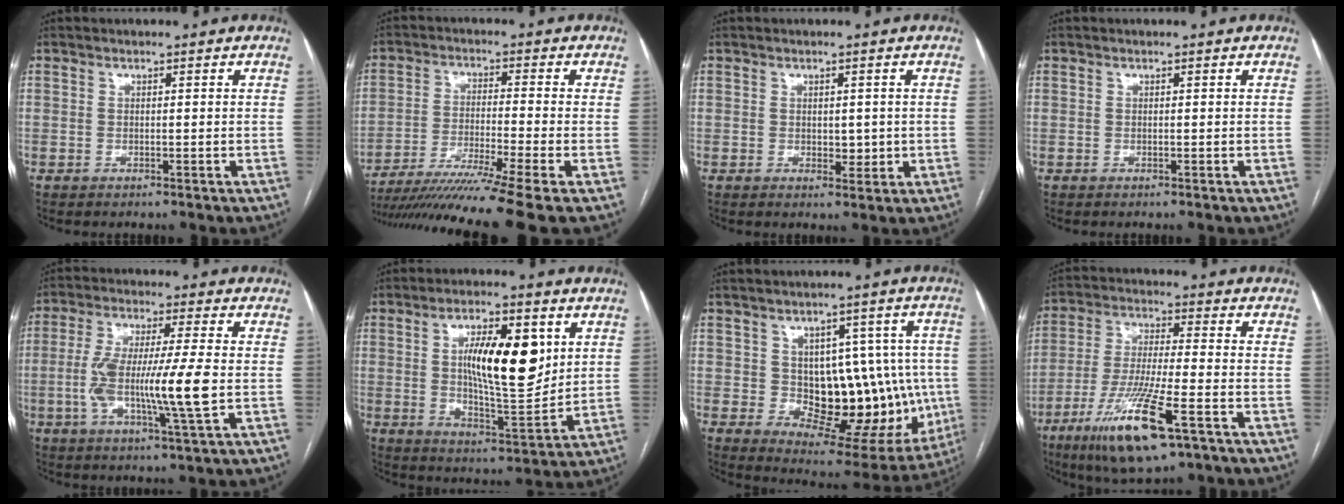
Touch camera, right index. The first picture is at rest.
{"total": 14.4, "force": [-11.5, -2.9, 8.2], "torque": [-0.143, -0.035, -0.190]}
{"total": 2.7, "force": [0.0, 1.7, 2.1], "torque": [-0.024, -0.003, 0.006]}
{"total": 0.0}
{"total": 12.9, "force": [-1.7, 0.6, 12.8], "torque": [-0.246, -0.003, -0.035]}
{"total": 13.8, "force": [3.5, 4.0, 12.8], "torque": [-0.214, 0.001, 0.061]}
{"total": 17.0, "force": [-1.0, 9.0, 14.3], "torque": [-0.171, 0.019, 0.011]}
{"total": 14.8, "force": [-7.7, 1.6, 12.5], "torque": [-0.253, -0.033, -0.134]}